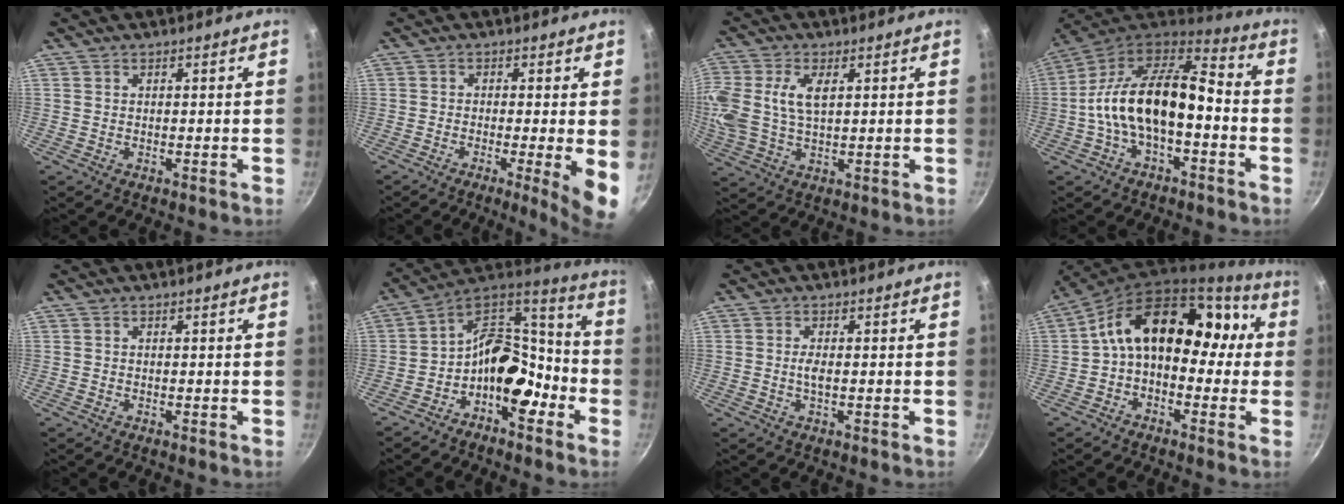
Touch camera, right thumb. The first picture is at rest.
{"total": 7.1, "force": [-1.2, 0.7, 7.0], "torque": [-0.094, -0.008, -0.020]}
{"total": 12.1, "force": [2.9, 7.2, 9.4], "torque": [-0.203, 0.008, 0.058]}
{"total": 18.6, "force": [-3.0, 9.8, 15.6], "torque": [-0.264, 0.055, -0.066]}
{"total": 0.0}
{"total": 14.4, "force": [-6.1, 8.8, 9.6], "torque": [-0.109, 0.080, -0.128]}
{"total": 1.8, "force": [-0.1, 0.5, 1.7], "torque": [-0.041, -0.001, -0.004]}
{"total": 16.1, "force": [0.6, 11.3, 11.4], "torque": [-0.127, 0.064, -0.014]}